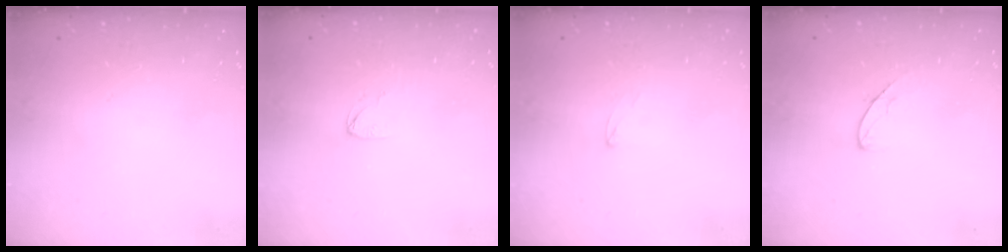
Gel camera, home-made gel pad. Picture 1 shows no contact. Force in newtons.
{"total": 3.9, "press": 3.9, "slide": 0.4}
{"total": 2.2, "press": 2.2, "slide": 0.2}
{"total": 5.6, "press": 5.5, "slide": 0.5}